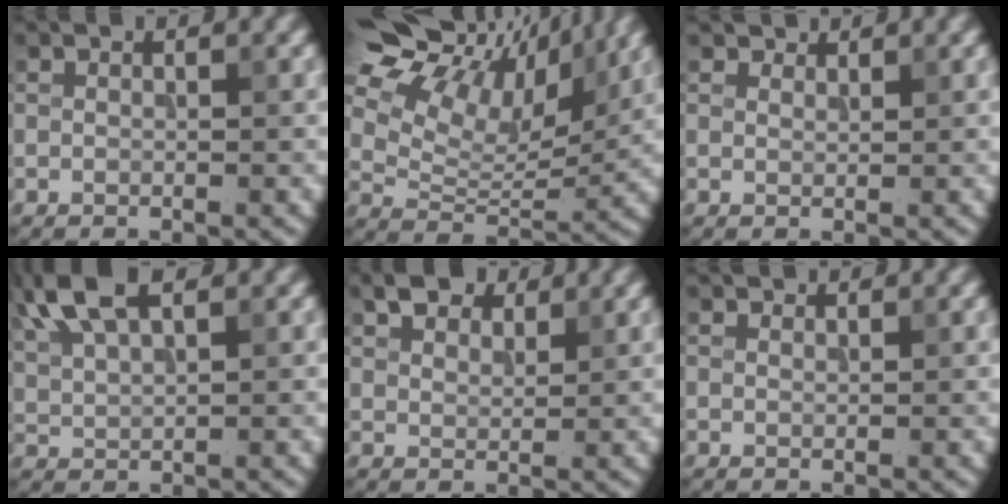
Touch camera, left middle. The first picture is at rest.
{"total": 13.3, "force": [9.7, 5.4, 7.3], "torque": [-0.156, 0.034, 0.147]}
{"total": 1.7, "force": [1.6, 0.6, 0.2], "torque": [-0.010, -0.002, 0.022]}
{"total": 6.1, "force": [3.6, 2.3, 4.3], "torque": [-0.100, 0.019, 0.070]}
{"total": 2.9, "force": [2.1, 1.6, 1.2], "torque": [-0.025, 0.007, 0.039]}
{"total": 0.9, "force": [0.9, 0.2, 0.1], "torque": [-0.002, -0.004, 0.011]}